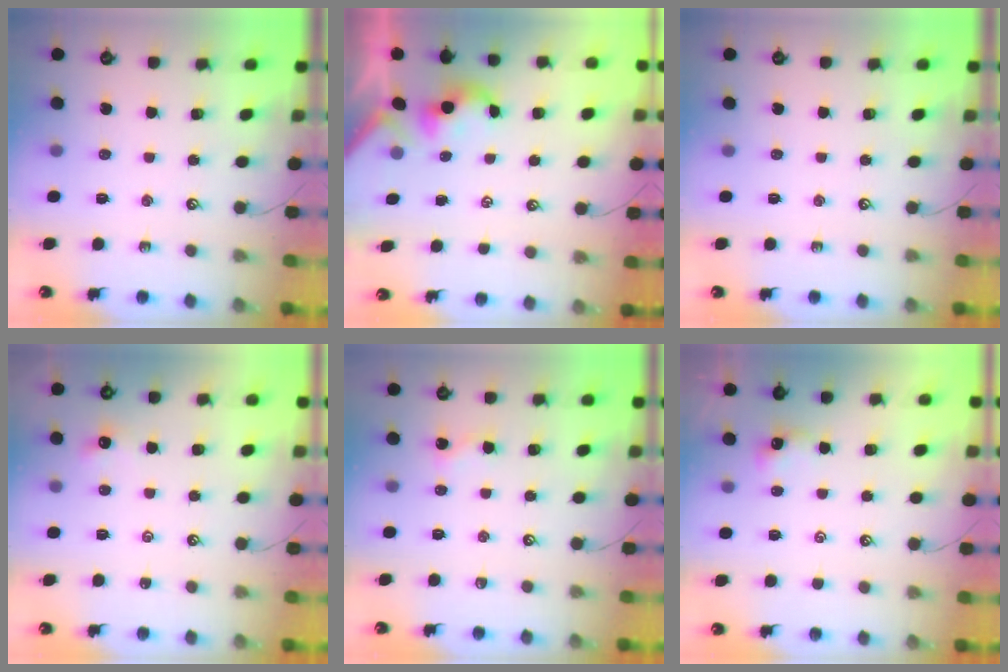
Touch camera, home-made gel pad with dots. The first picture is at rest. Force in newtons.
{"total": 0.6, "press": 0.6, "slide": 0.3}
{"total": 0.0}
{"total": 0.9, "press": 0.8, "slide": 0.5}
{"total": 2.3, "press": 2.3, "slide": 0.2}
{"total": 2.9, "press": 2.9, "slide": 0.1}